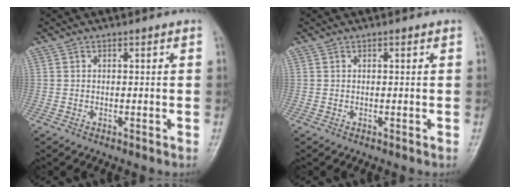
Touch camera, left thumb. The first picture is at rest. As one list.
[{"total": 0.0}]